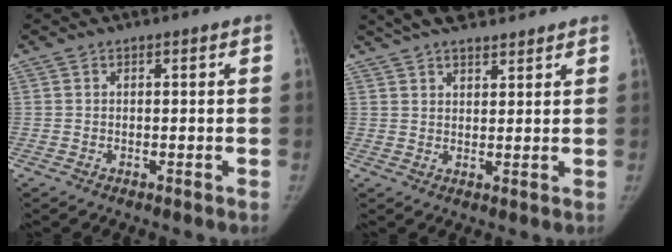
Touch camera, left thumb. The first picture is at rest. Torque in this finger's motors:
{"motor_torque": [0.81, -0.57, 0.71, -1.84, 0.15]}